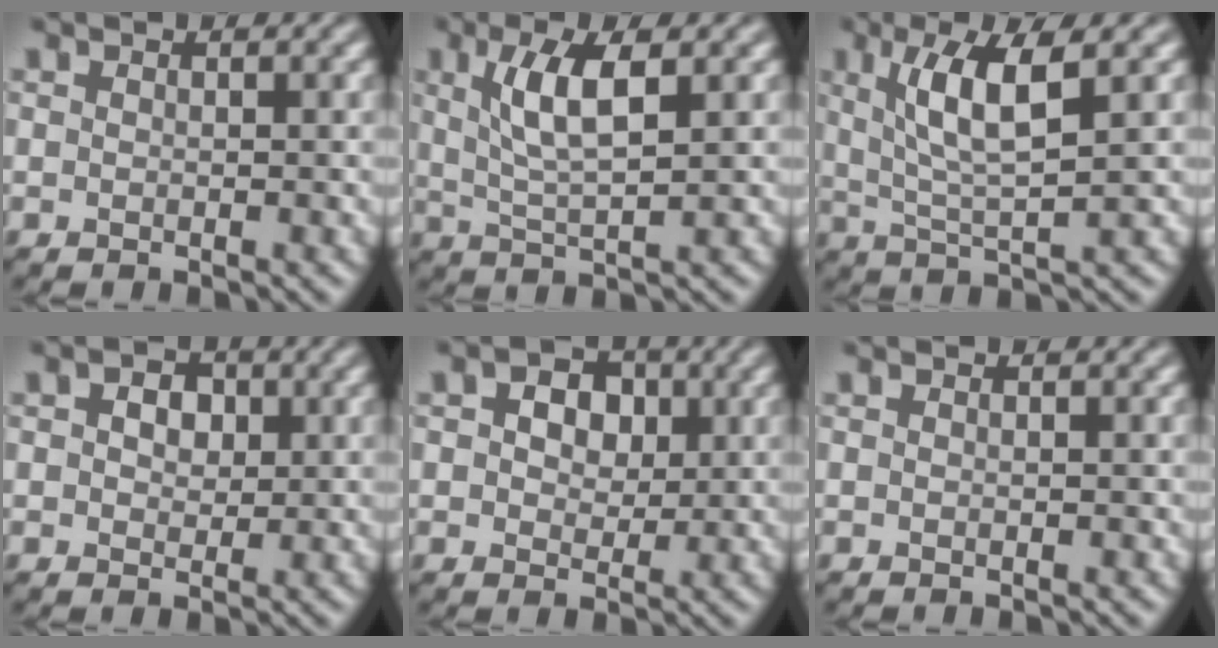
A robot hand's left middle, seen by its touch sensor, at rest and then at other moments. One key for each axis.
{"total": 5.3, "fx": 1.7, "fy": 1.6, "fz": 4.8, "tx": -0.092, "ty": 0.001, "tz": 0.032}
{"total": 6.3, "fx": 2.1, "fy": 1.5, "fz": 5.7, "tx": -0.102, "ty": 0.001, "tz": 0.039}
{"total": 3.4, "fx": 1.3, "fy": 2.3, "fz": 2.1, "tx": -0.029, "ty": 0.008, "tz": 0.003}
{"total": 4.8, "fx": 1.6, "fy": 3.3, "fz": 3.1, "tx": -0.039, "ty": 0.010, "tz": 0.004}
{"total": 0.0}